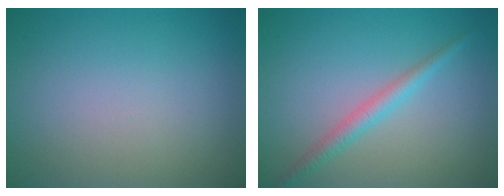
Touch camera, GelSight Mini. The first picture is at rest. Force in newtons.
{"total": 2.1, "press": 2.1, "slide": 0.1}